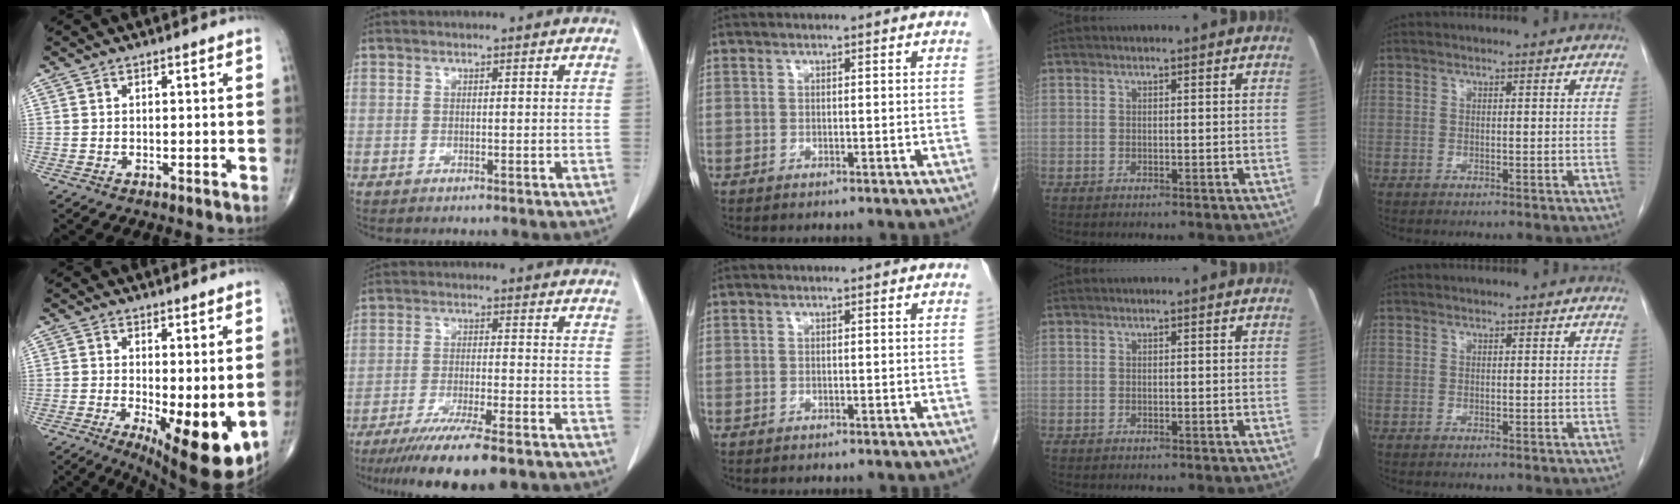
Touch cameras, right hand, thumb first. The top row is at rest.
{"thumb": {"total": 12.7, "force": [-2.6, 4.3, 11.6], "torque": [-0.166, -0.028, -0.024]}, "index": {"total": 14.2, "force": [-11.1, 1.4, 8.8], "torque": [-0.133, -0.034, -0.174]}}